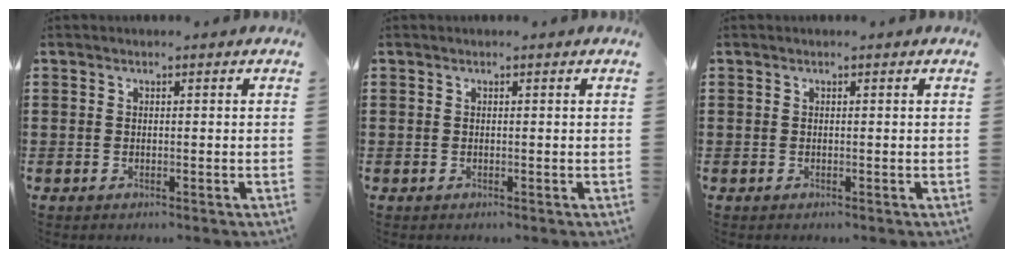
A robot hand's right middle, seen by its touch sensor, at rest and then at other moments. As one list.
[{"total": 0.0}, {"total": 0.0}]